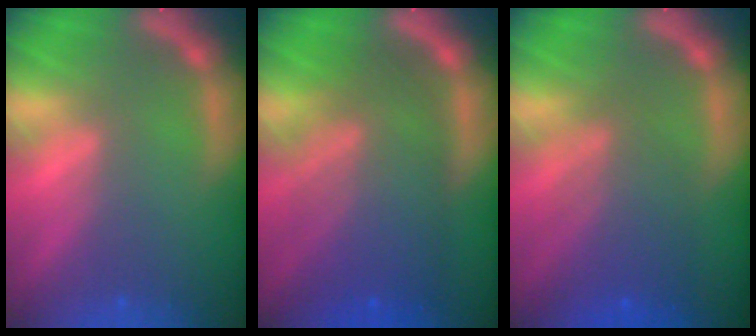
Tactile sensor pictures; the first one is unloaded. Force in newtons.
{"total": 9.5}
{"total": 5.5}